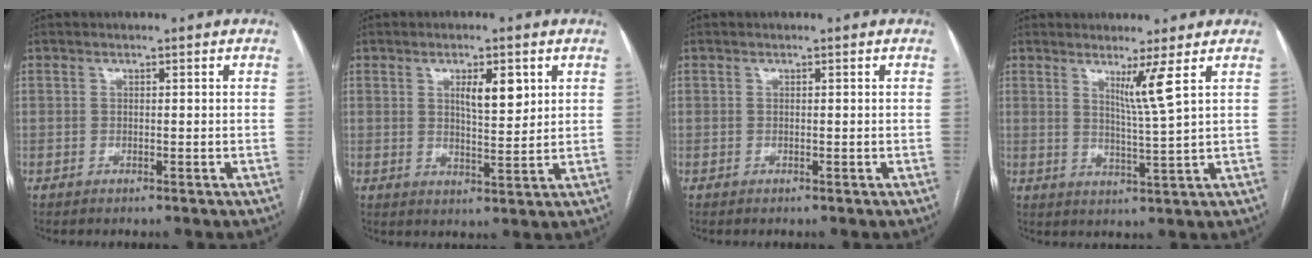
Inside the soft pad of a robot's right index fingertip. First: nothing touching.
{"total": 5.3, "force": [2.1, 1.4, 4.6], "torque": [-0.078, -0.002, 0.038]}
{"total": 0.0}
{"total": 4.5, "force": [2.2, -1.8, 3.5], "torque": [-0.065, -0.024, 0.046]}